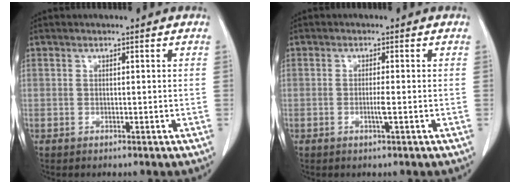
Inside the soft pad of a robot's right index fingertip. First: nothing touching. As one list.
[{"total": 1.7, "force": [-0.6, -0.3, 1.5], "torque": [-0.031, -0.003, -0.012]}]